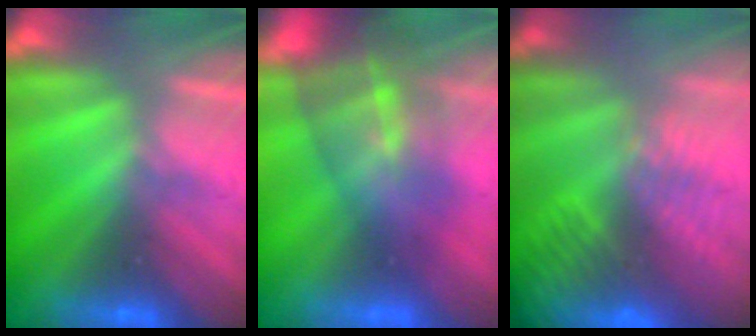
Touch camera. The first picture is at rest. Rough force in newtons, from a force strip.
{"total": 7.7}
{"total": 6.6}